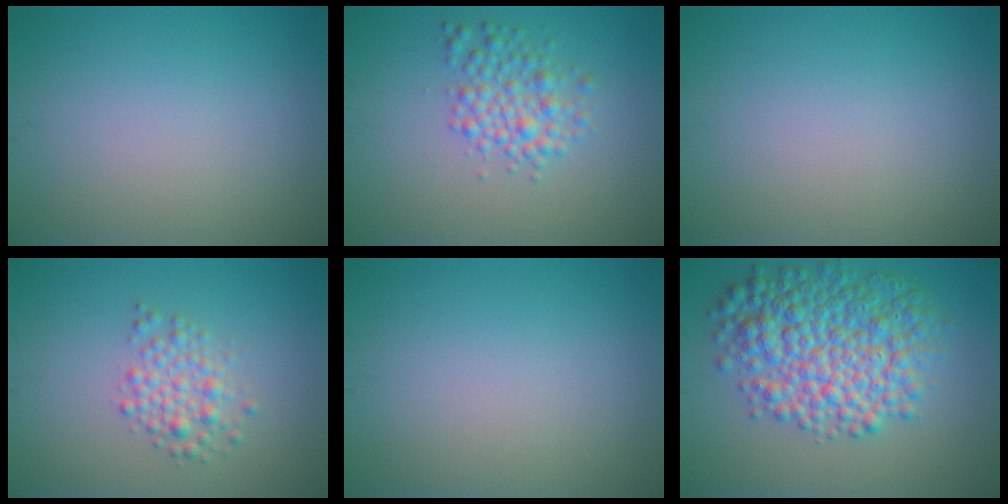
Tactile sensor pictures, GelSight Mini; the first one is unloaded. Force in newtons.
{"total": 3.3, "press": 3.3, "slide": 0.1}
{"total": 0.0}
{"total": 2.6, "press": 2.5, "slide": 0.0}
{"total": 0.0}
{"total": 8.6, "press": 8.6, "slide": 0.0}